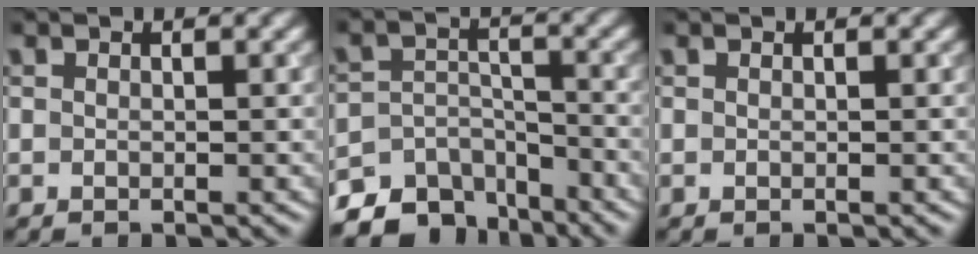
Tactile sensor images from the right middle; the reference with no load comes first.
{"total": 8.0, "force": [-6.6, 4.0, 2.2], "torque": [-0.017, -0.002, -0.104]}
{"total": 0.0}